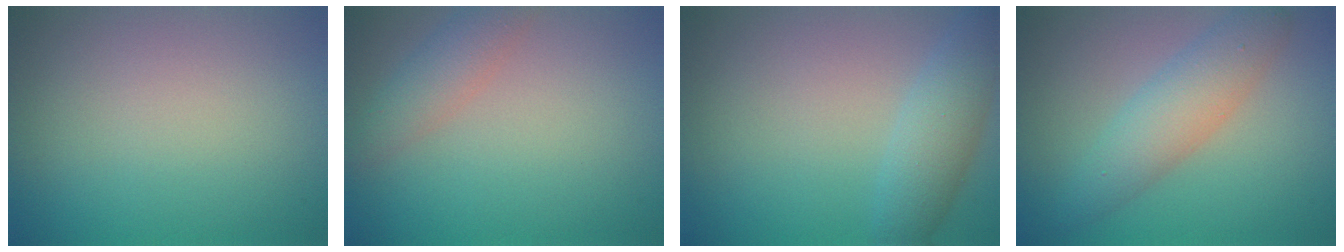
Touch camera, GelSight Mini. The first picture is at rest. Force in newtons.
{"total": 2.5, "press": 2.5, "slide": 0.1}
{"total": 3.5, "press": 3.5, "slide": 0.1}
{"total": 4.3, "press": 4.3, "slide": 0.1}